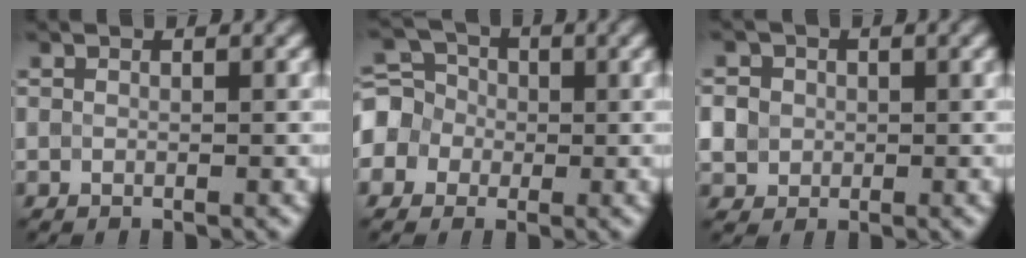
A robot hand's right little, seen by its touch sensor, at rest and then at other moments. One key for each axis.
{"total": 5.6, "fx": -1.0, "fy": 5.2, "fz": 1.8, "tx": -0.046, "ty": 0.017, "tz": -0.049}
{"total": 4.6, "fx": 0.6, "fy": 4.3, "fz": 1.5, "tx": -0.035, "ty": 0.028, "tz": -0.006}